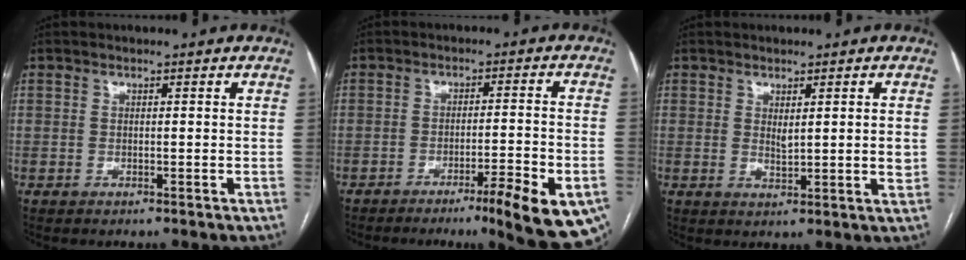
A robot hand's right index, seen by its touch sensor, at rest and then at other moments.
{"total": 14.1, "force": [-8.8, 1.1, 11.0], "torque": [-0.077, 0.006, -0.124]}
{"total": 3.7, "force": [0.8, 0.7, 3.5], "torque": [-0.053, -0.009, 0.015]}